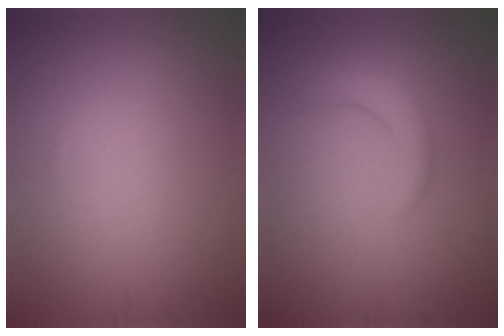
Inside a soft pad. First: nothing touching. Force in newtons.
{"total": 2.3, "press": 2.3, "slide": 0.4}